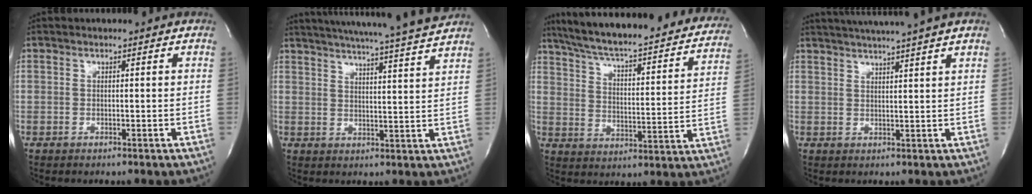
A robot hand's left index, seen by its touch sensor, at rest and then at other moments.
{"total": 19.1, "force": [17.5, -1.5, 7.4], "torque": [-0.129, -0.033, 0.232]}
{"total": 32.1, "force": [27.9, 5.6, 14.7], "torque": [-0.239, -0.046, 0.354]}
{"total": 10.4, "force": [9.1, -1.4, 4.8], "torque": [-0.081, 0.014, 0.121]}